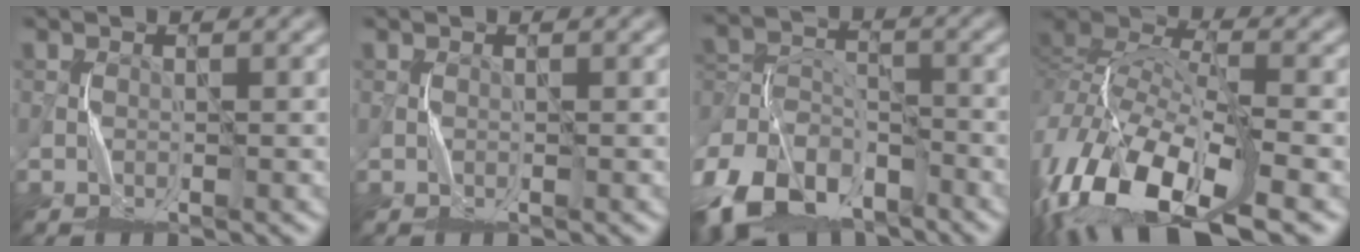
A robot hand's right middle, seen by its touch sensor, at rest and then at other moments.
{"total": 0.0}
{"total": 11.0, "force": [-7.6, 6.1, 5.2], "torque": [-0.110, 0.003, -0.156]}
{"total": 15.5, "force": [-7.9, 7.1, 11.3], "torque": [-0.261, 0.000, -0.143]}